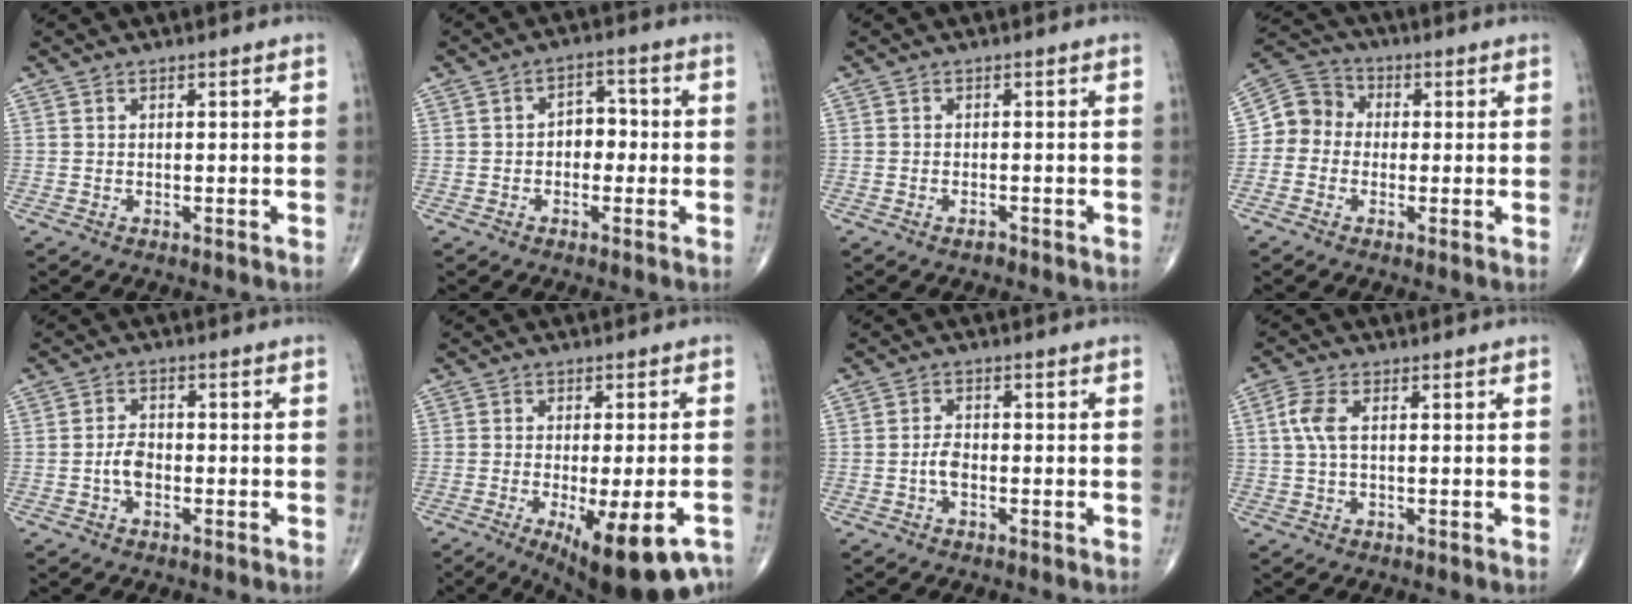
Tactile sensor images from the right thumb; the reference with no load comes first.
{"total": 4.8, "force": [-0.5, 3.4, 3.3], "torque": [-0.027, 0.019, -0.018]}
{"total": 0.9, "force": [-0.7, 0.3, 0.4], "torque": [-0.008, 0.002, -0.011]}
{"total": 7.2, "force": [-0.6, 6.5, 2.9], "torque": [-0.032, 0.027, -0.028]}
{"total": 3.4, "force": [-1.1, 2.1, 2.5], "torque": [-0.042, 0.011, -0.024]}
{"total": 15.7, "force": [-8.9, 4.7, 12.0], "torque": [-0.129, 0.009, -0.117]}
{"total": 2.5, "force": [-0.8, 1.4, 1.9], "torque": [-0.036, 0.009, -0.019]}
{"total": 4.5, "force": [0.8, 2.1, 3.8], "torque": [-0.105, 0.012, 0.014]}